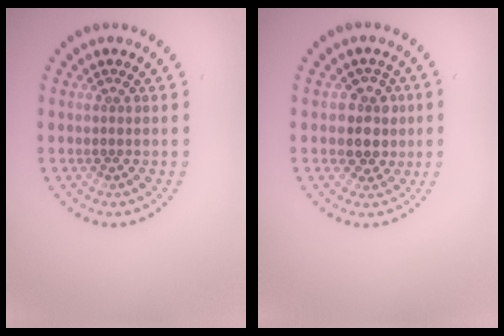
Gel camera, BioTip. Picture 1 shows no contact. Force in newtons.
{"total": 3.0, "press": 2.7, "slide": 1.3}